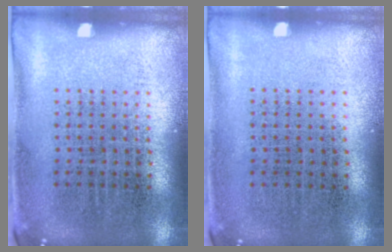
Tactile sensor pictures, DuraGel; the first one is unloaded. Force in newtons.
{"total": 0.0}